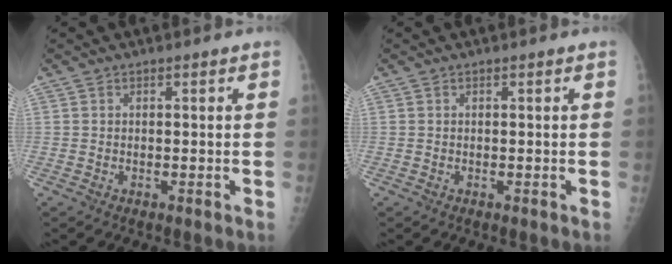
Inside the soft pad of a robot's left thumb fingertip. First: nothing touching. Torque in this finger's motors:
{"motor_torque": [0.05, 0.03, -0.04, 0.00, 0.00]}